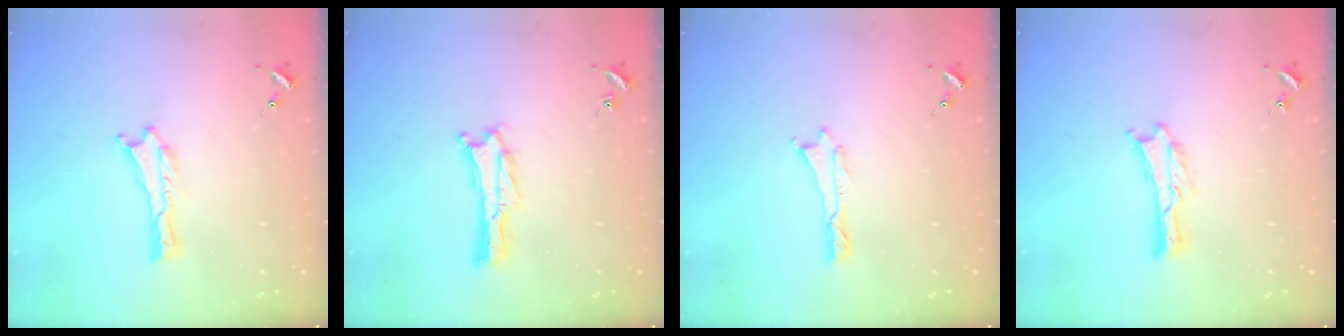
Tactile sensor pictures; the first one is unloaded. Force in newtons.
{"total": 0.0}
{"total": 0.0}
{"total": 0.0}